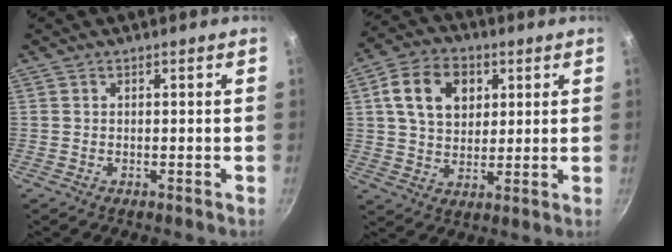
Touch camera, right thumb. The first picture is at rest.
{"total": 12.1, "force": [3.7, 8.8, 7.5], "torque": [-0.110, 0.003, 0.056]}